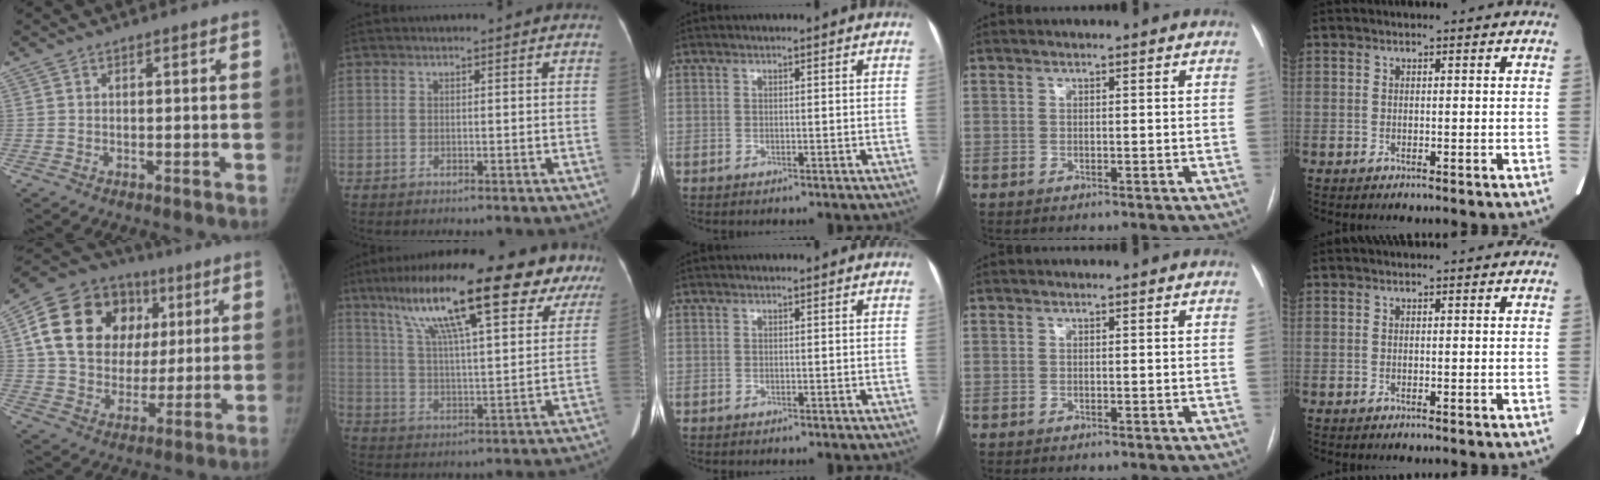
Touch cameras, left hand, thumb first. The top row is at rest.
{"thumb": {"total": 22.7, "force": [6.2, 17.5, 13.0], "torque": [-0.201, 0.025, 0.108]}, "index": {"total": 25.0, "force": [16.5, 4.7, 18.2], "torque": [-0.298, 0.051, 0.246]}}